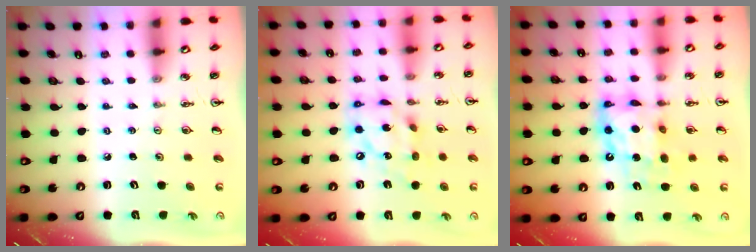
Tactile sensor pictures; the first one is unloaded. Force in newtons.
{"total": 14.3, "press": 14.2, "slide": 1.8}
{"total": 11.7, "press": 11.6, "slide": 1.1}